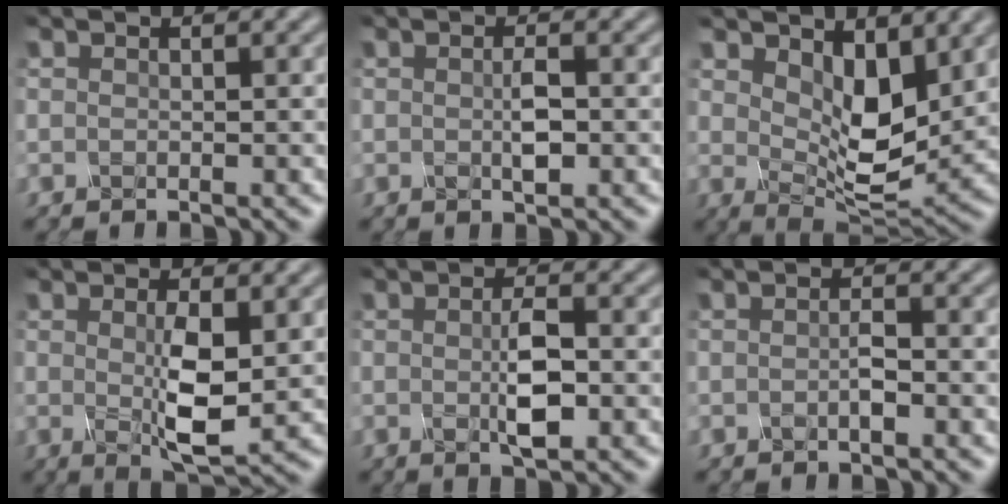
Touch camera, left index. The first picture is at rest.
{"total": 1.2, "force": [-0.1, 0.0, 1.2], "torque": [-0.036, 0.000, 0.005]}
{"total": 5.3, "force": [2.1, 2.6, 4.1], "torque": [-0.084, -0.013, 0.048]}
{"total": 3.8, "force": [0.1, 0.7, 3.7], "torque": [-0.088, -0.008, 0.012]}
{"total": 2.6, "force": [-0.2, 0.4, 2.5], "torque": [-0.061, -0.003, 0.003]}
{"total": 0.7, "force": [-0.4, -0.3, 0.6], "torque": [-0.023, 0.002, -0.001]}